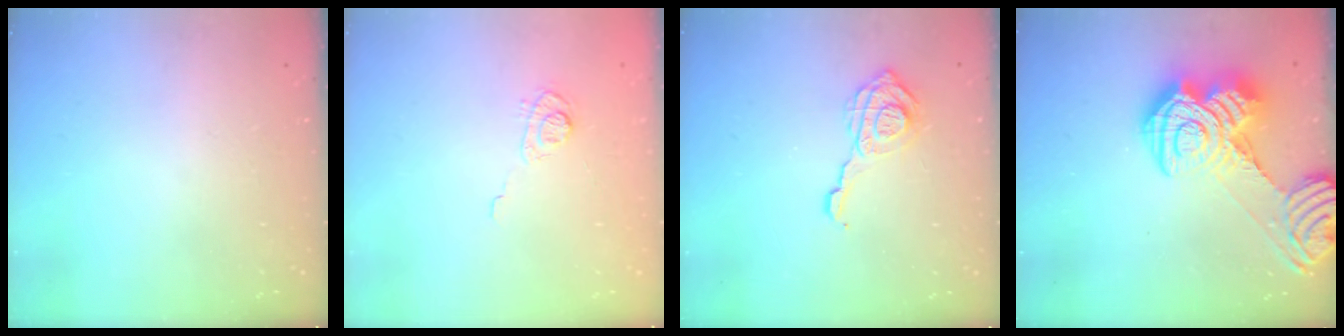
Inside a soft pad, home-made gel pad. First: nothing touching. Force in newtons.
{"total": 8.5, "press": 8.4, "slide": 1.5}
{"total": 11.6, "press": 11.6, "slide": 0.8}
{"total": 21.0, "press": 20.9, "slide": 1.4}